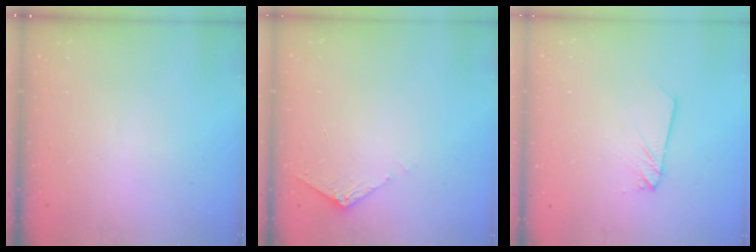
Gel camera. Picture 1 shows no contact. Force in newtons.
{"total": 5.9, "press": 5.8, "slide": 0.7}
{"total": 2.3, "press": 2.3, "slide": 0.1}